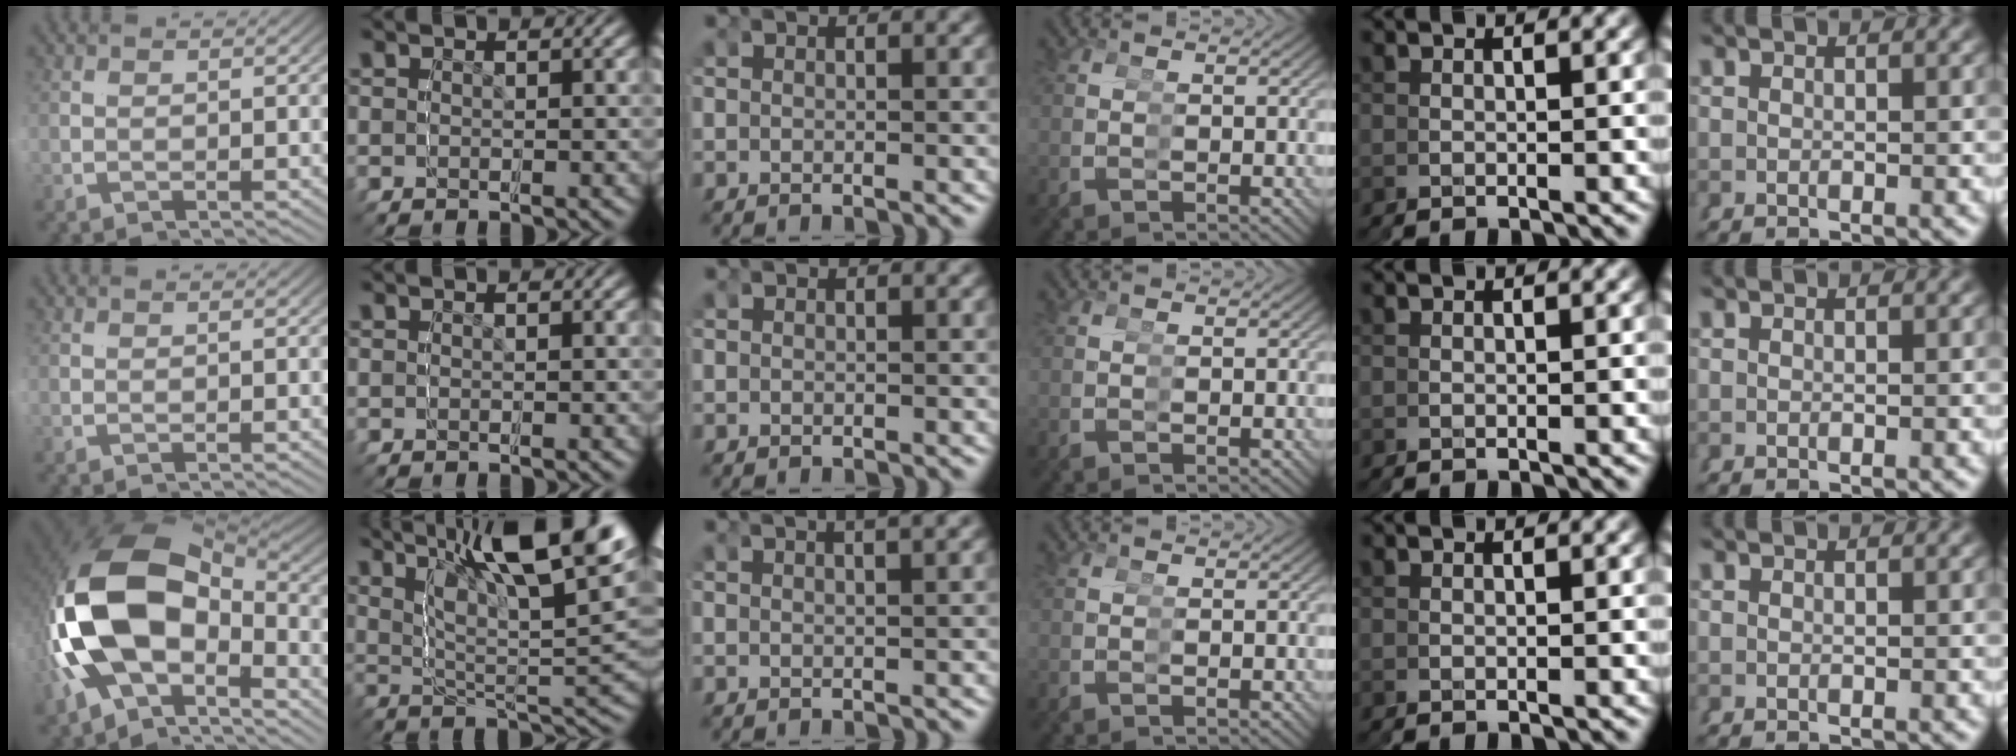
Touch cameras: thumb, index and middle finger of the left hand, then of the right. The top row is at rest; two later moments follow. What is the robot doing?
{"motion": "grasp_and_lifting", "object": "glue stick"}